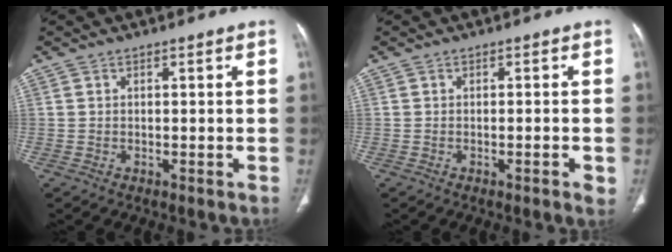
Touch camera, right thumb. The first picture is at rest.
{"total": 2.5, "force": [-0.8, 0.4, 2.3], "torque": [-0.030, -0.003, -0.009]}